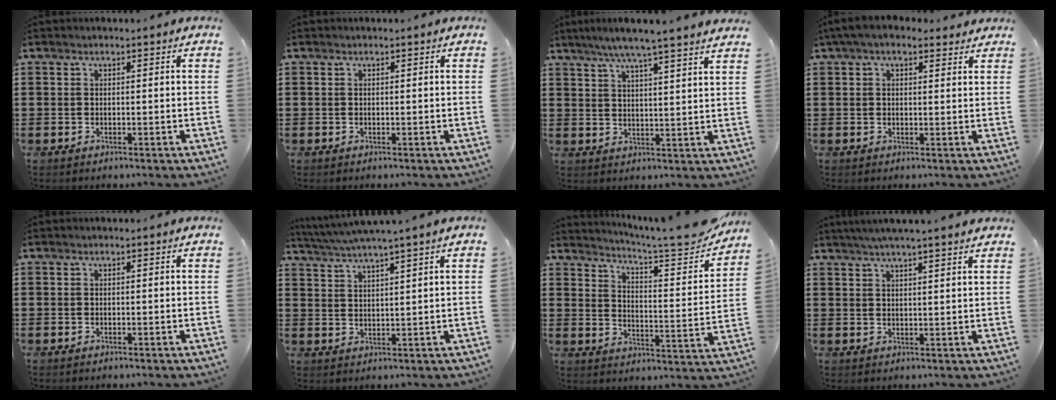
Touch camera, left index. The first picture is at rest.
{"total": 0.0}
{"total": 5.9, "force": [5.1, -0.7, 2.9], "torque": [-0.071, -0.019, 0.089]}
{"total": 4.0, "force": [3.0, 1.7, 2.1], "torque": [-0.051, 0.002, 0.054]}
{"total": 0.0}
{"total": 3.5, "force": [3.0, -0.7, 1.6], "torque": [-0.040, -0.014, 0.052]}
{"total": 6.4, "force": [5.7, 0.0, 2.8], "torque": [-0.058, -0.047, 0.091]}
{"total": 3.6, "force": [3.2, -0.6, 1.5], "torque": [-0.037, -0.005, 0.058]}